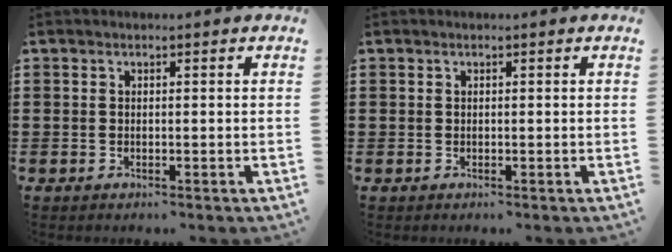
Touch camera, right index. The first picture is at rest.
{"total": 0.0}